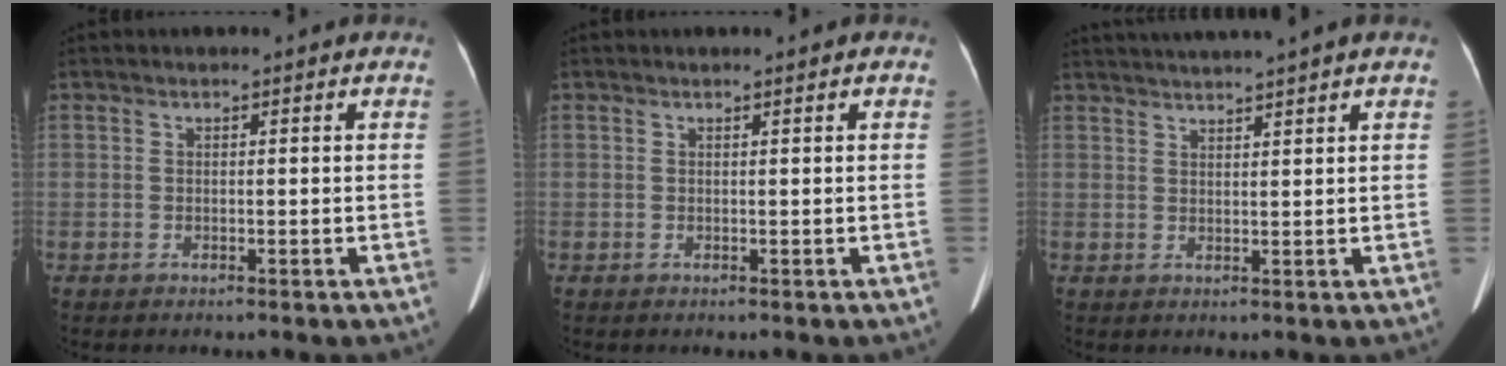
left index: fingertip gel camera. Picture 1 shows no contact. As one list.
[{"total": 0.0}, {"total": 6.7, "force": [6.0, -1.3, 2.8], "torque": [-0.042, 0.023, 0.087]}]